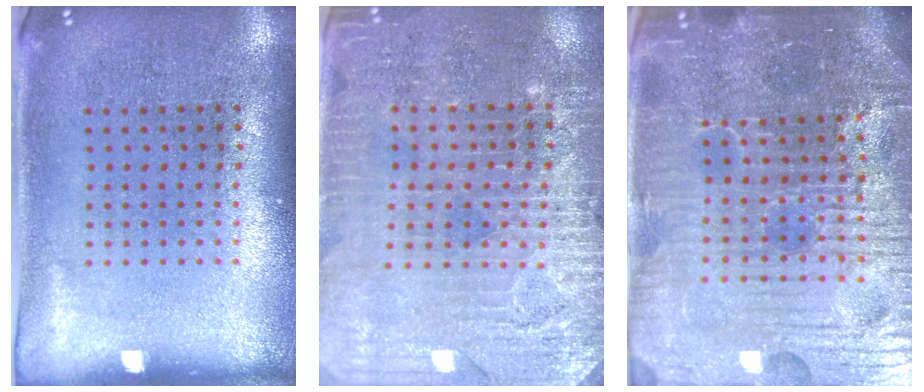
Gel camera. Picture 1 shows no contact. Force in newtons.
{"total": 3.2, "press": 3.1, "slide": 0.8}
{"total": 6.3, "press": 5.7, "slide": 2.5}